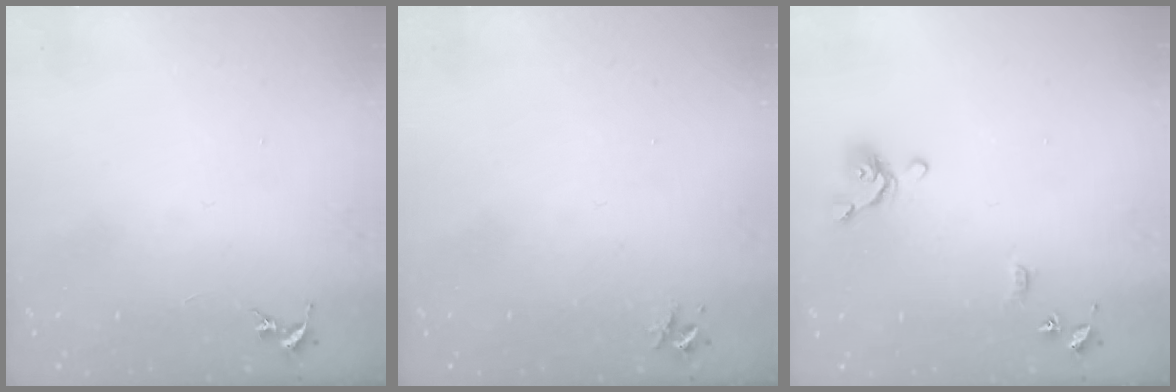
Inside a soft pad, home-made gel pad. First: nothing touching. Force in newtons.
{"total": 3.2, "press": 3.1, "slide": 0.5}
{"total": 9.9, "press": 9.8, "slide": 1.3}